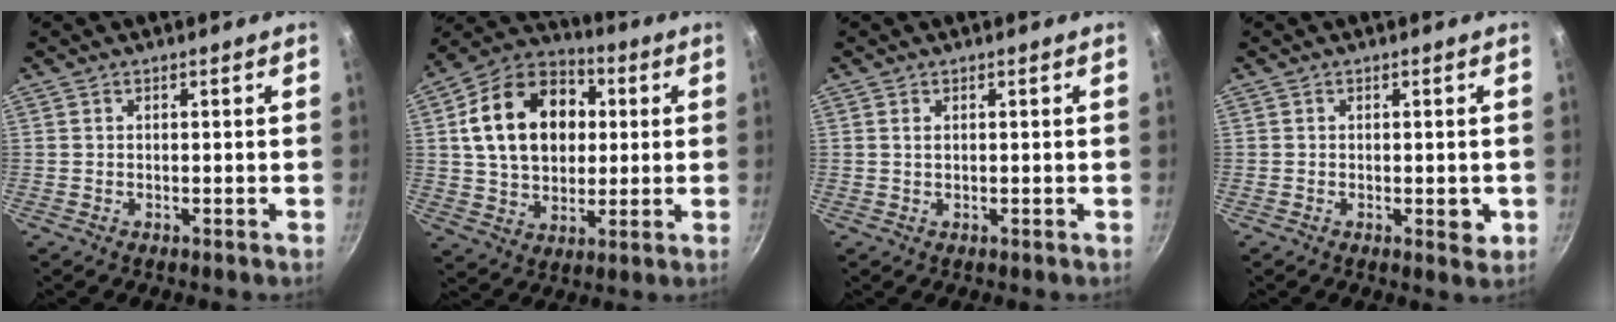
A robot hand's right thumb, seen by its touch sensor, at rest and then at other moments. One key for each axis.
{"total": 19.4, "fx": 3.5, "fy": 14.3, "fz": 12.7, "tx": -0.184, "ty": 0.019, "tz": 0.053}
{"total": 0.8, "fx": 0.3, "fy": 0.4, "fz": 0.6, "tx": -0.012, "ty": 0.001, "tz": 0.007}
{"total": 2.9, "fx": -0.5, "fy": 1.6, "fz": 2.4, "tx": -0.024, "ty": -0.002, "tz": -0.007}